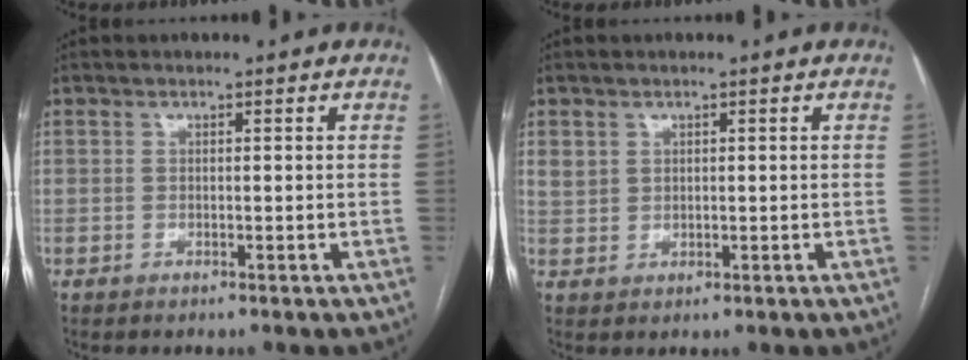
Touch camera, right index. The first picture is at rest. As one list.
[{"total": 2.3, "force": [1.0, 2.0, 0.7], "torque": [-0.015, 0.007, 0.025]}]